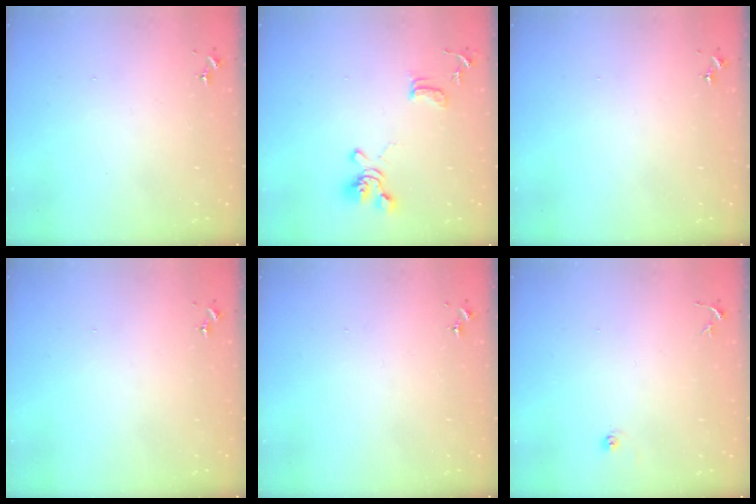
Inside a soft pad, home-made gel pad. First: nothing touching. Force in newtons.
{"total": 13.0, "press": 12.9, "slide": 1.6}
{"total": 0.0}
{"total": 0.0}
{"total": 0.0}
{"total": 5.1, "press": 5.0, "slide": 0.4}